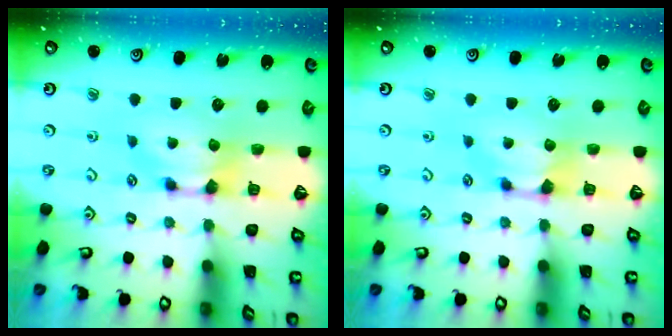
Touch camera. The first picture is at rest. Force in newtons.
{"total": 0.0}